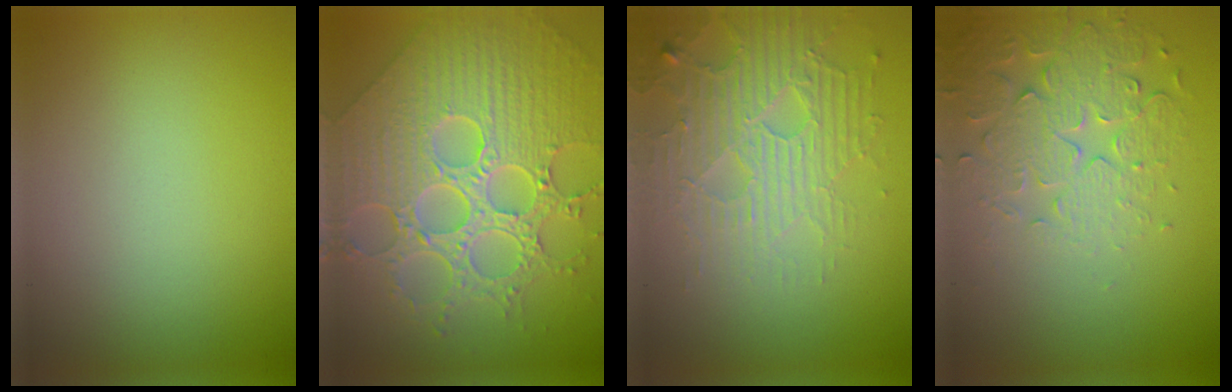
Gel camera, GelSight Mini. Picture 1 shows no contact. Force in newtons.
{"total": 9.4, "press": 6.9, "slide": 6.3}
{"total": 4.1, "press": 4.1, "slide": 0.4}
{"total": 5.0, "press": 4.1, "slide": 2.9}